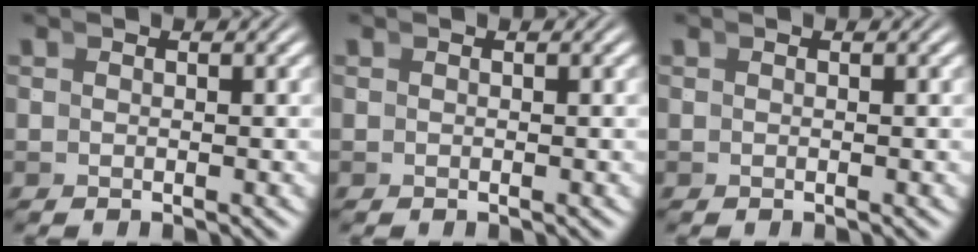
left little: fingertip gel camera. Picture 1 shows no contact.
{"total": 0.0}
{"total": 0.0}